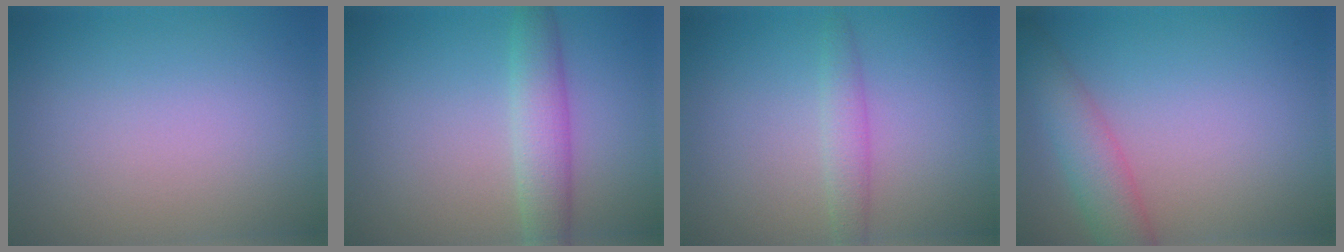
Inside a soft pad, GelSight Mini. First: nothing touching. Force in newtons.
{"total": 3.6, "press": 3.6, "slide": 0.2}
{"total": 1.9, "press": 1.9, "slide": 0.2}
{"total": 4.0, "press": 4.0, "slide": 0.2}